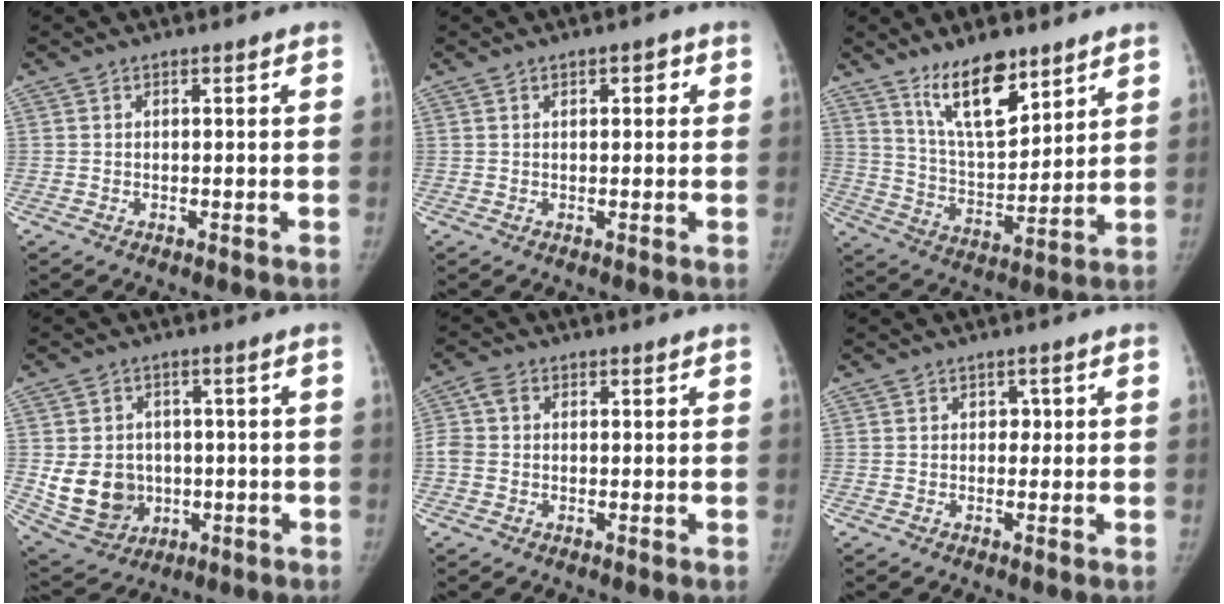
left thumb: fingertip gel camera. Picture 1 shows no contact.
{"total": 2.2, "force": [0.8, 1.3, 1.6], "torque": [-0.010, 0.002, 0.007]}
{"total": 13.2, "force": [9.0, 5.0, 8.3], "torque": [-0.114, -0.064, 0.169]}
{"total": 10.9, "force": [-0.9, 9.4, 5.4], "torque": [-0.063, 0.005, 0.012]}
{"total": 4.0, "force": [0.2, 3.3, 2.4], "torque": [-0.055, 0.012, 0.000]}
{"total": 1.3, "force": [0.2, 1.0, 0.9], "torque": [0.005, 0.005, -0.001]}